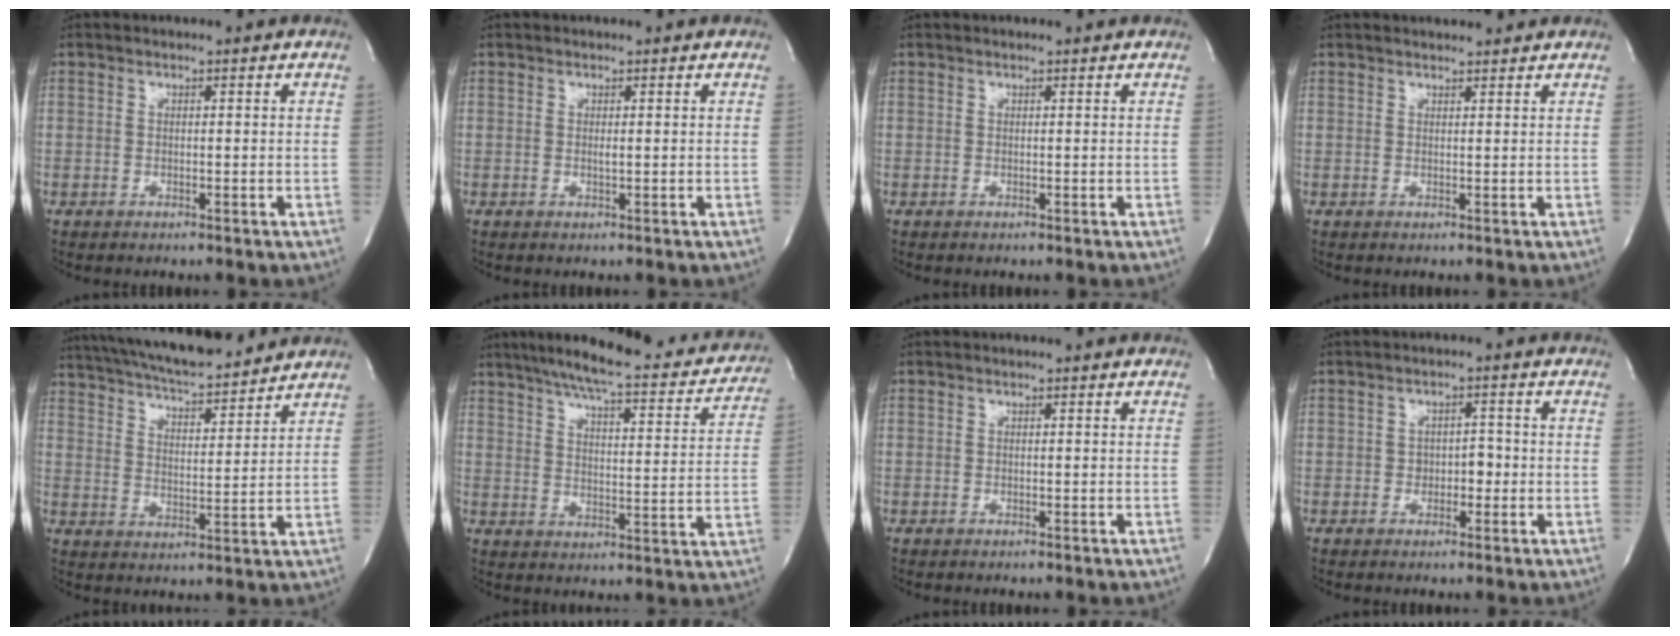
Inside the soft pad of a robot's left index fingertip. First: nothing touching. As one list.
[{"total": 0.6, "force": [0.2, 0.0, 0.6], "torque": [-0.014, 0.000, 0.003]}, {"total": 1.0, "force": [1.0, 0.1, 0.4], "torque": [-0.009, 0.010, 0.014]}, {"total": 3.2, "force": [3.0, 0.6, 0.7], "torque": [-0.013, 0.015, 0.042]}, {"total": 17.8, "force": [15.8, 3.0, 7.7], "torque": [-0.143, 0.027, 0.248]}, {"total": 23.9, "force": [20.7, 4.2, 11.1], "torque": [-0.164, -0.014, 0.258]}, {"total": 0.0}, {"total": 2.4, "force": [-0.5, 1.6, 1.7], "torque": [-0.016, 0.007, -0.007]}]